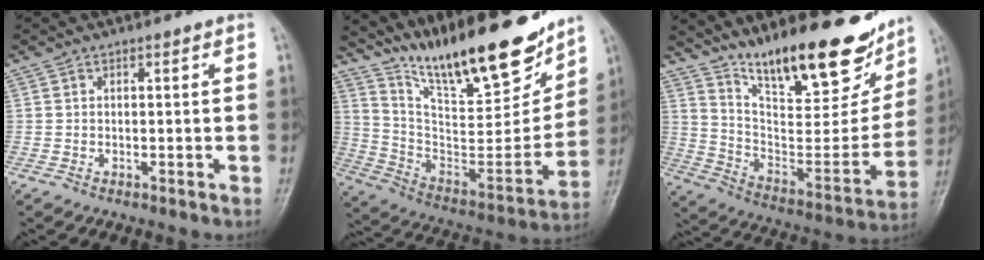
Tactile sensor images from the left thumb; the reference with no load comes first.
{"total": 24.9, "force": [19.2, 6.4, 14.6], "torque": [-0.192, -0.095, 0.328]}
{"total": 26.0, "force": [18.4, 8.3, 16.5], "torque": [-0.205, -0.083, 0.296]}